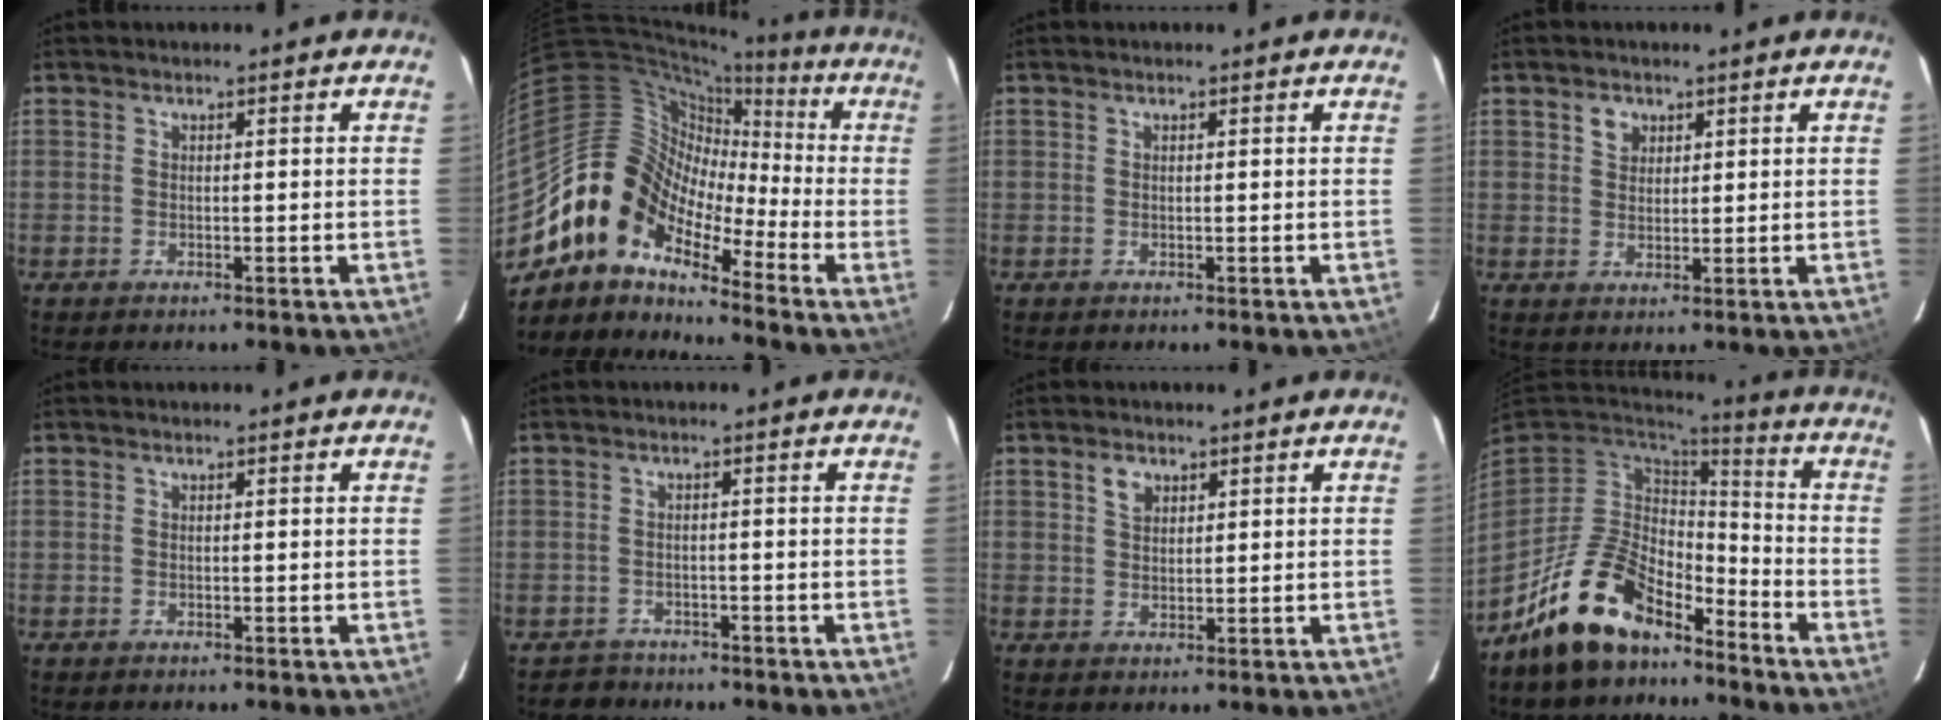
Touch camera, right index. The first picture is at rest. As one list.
[{"total": 12.4, "force": [-8.7, 7.4, 5.0], "torque": [-0.080, 0.023, -0.193]}, {"total": 0.0}, {"total": 2.9, "force": [1.5, 2.3, 1.1], "torque": [-0.011, 0.009, 0.028]}, {"total": 0.0}, {"total": 3.1, "force": [-2.5, 1.8, -0.5], "torque": [0.003, 0.011, -0.040]}, {"total": 3.0, "force": [1.6, 2.0, 1.5], "torque": [-0.024, 0.008, 0.030]}, {"total": 16.0, "force": [-12.5, 6.6, 7.5], "torque": [-0.158, 0.018, -0.221]}]